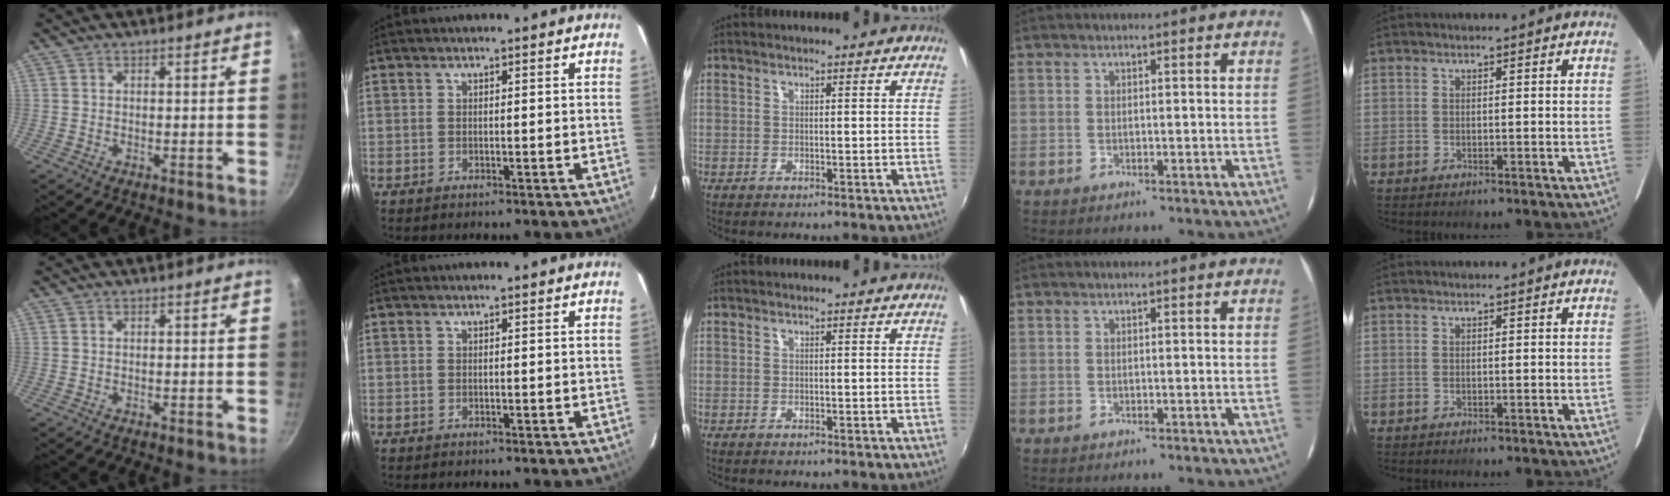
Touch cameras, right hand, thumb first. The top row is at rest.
{}